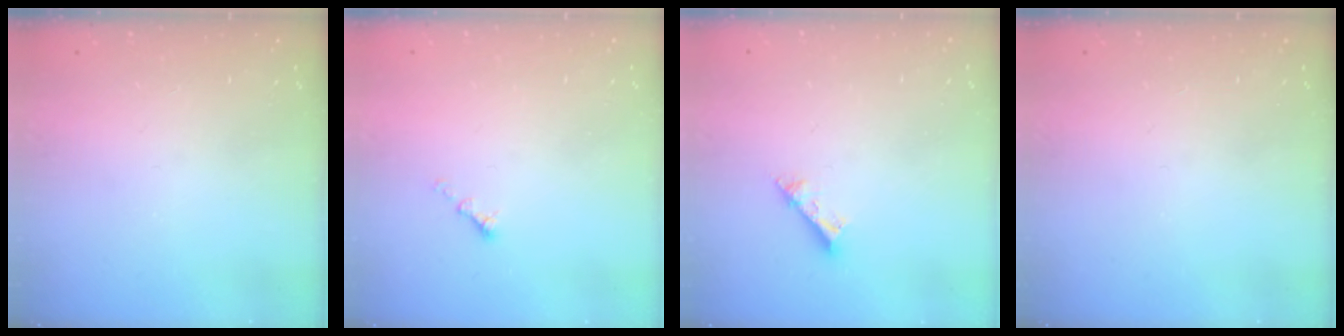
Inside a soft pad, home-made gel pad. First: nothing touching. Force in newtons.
{"total": 1.1, "press": 1.0, "slide": 0.5}
{"total": 2.5, "press": 2.5, "slide": 0.1}
{"total": 0.0}